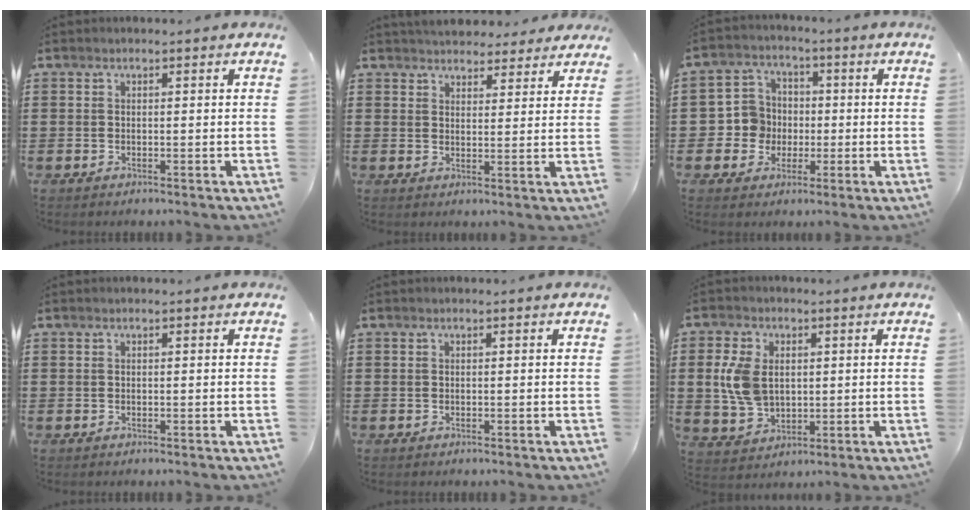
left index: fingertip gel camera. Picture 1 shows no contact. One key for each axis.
{"total": 3.9, "fx": 3.8, "fy": 1.1, "fz": 0.3, "tx": -0.021, "ty": -0.012, "tz": 0.070}
{"total": 5.9, "fx": -0.9, "fy": 5.8, "fz": 0.8, "tx": -0.045, "ty": 0.013, "tz": -0.018}
{"total": 0.0}
{"total": 0.0}
{"total": 7.5, "fx": 1.0, "fy": 5.3, "fz": 5.2, "tx": -0.145, "ty": 0.005, "tz": 0.009}